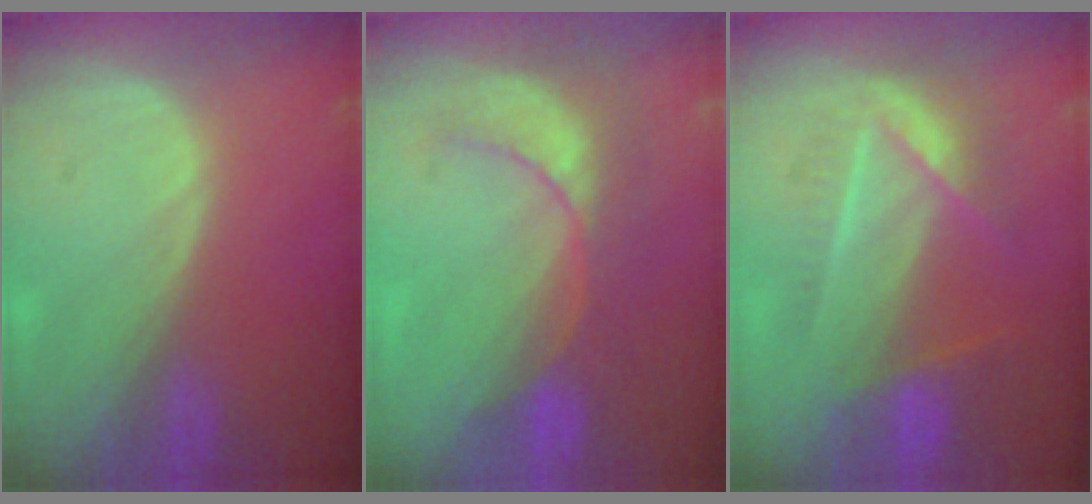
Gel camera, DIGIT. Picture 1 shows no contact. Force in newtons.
{"total": 9.1, "press": 7.9, "slide": 4.5}
{"total": 7.2, "press": 6.7, "slide": 2.8}